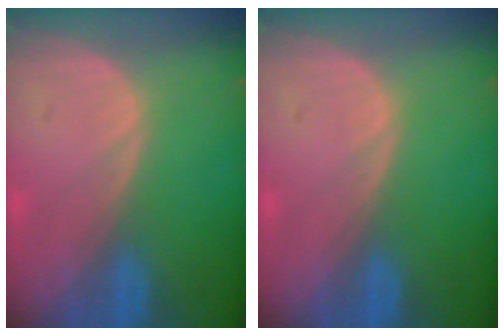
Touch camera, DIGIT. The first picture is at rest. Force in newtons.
{"total": 0.0}